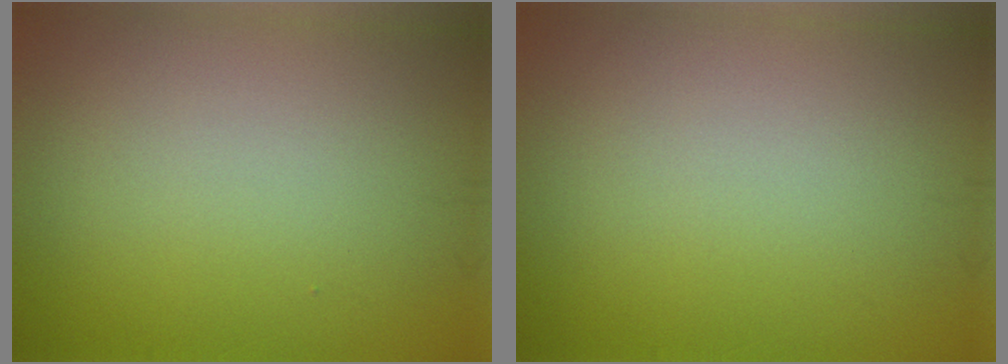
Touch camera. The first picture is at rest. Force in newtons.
{"total": 0.0}